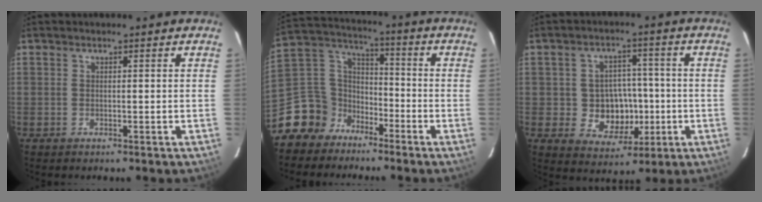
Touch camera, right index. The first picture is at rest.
{"total": 11.4, "force": [-8.0, 8.0, 1.4], "torque": [-0.059, 0.053, -0.155]}
{"total": 9.1, "force": [-1.6, 7.9, 4.2], "torque": [-0.092, 0.012, -0.010]}